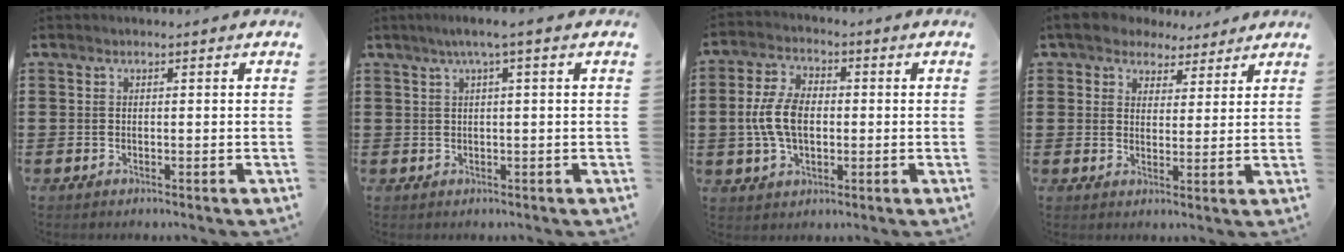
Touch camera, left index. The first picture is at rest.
{"total": 2.4, "force": [0.8, -0.2, 2.3], "torque": [-0.042, -0.002, 0.012]}
{"total": 7.6, "force": [-0.5, 4.7, 6.0], "torque": [-0.148, 0.004, -0.019]}
{"total": 4.9, "force": [4.1, 2.4, 1.0], "torque": [-0.042, -0.003, 0.075]}